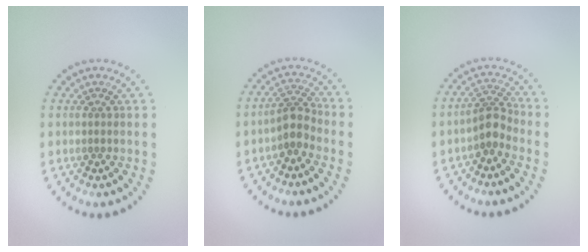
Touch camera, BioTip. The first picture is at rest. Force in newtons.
{"total": 2.5, "press": 2.0, "slide": 1.6}
{"total": 2.5, "press": 2.0, "slide": 1.6}